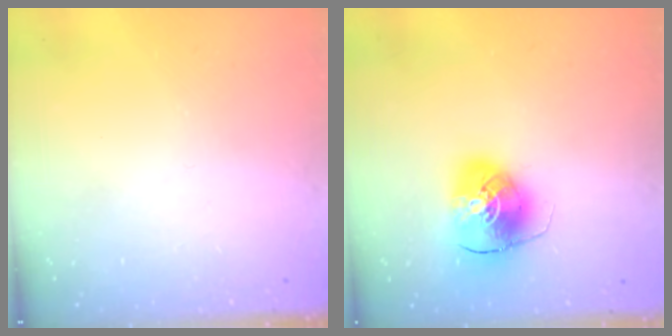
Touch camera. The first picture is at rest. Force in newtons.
{"total": 10.0, "press": 9.9, "slide": 1.5}